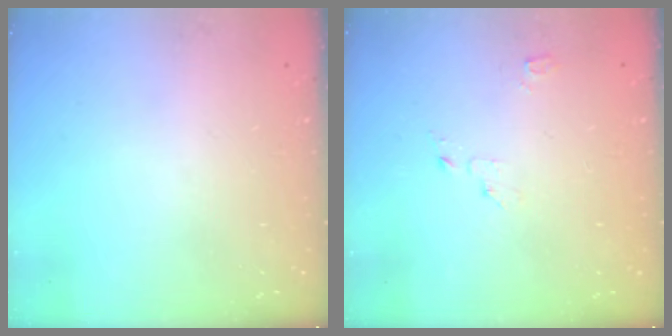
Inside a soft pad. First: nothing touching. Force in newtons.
{"total": 2.4, "press": 2.4, "slide": 0.3}